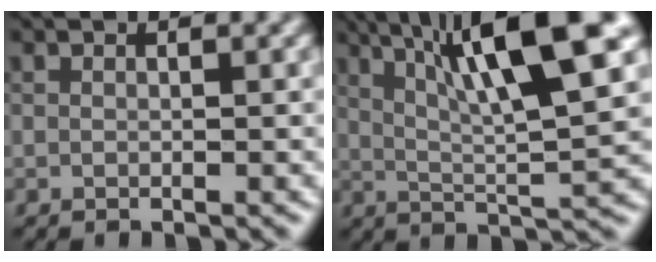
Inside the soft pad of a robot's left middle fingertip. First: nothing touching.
{"total": 11.4, "force": [5.0, 2.1, 10.1], "torque": [-0.149, 0.013, 0.082]}